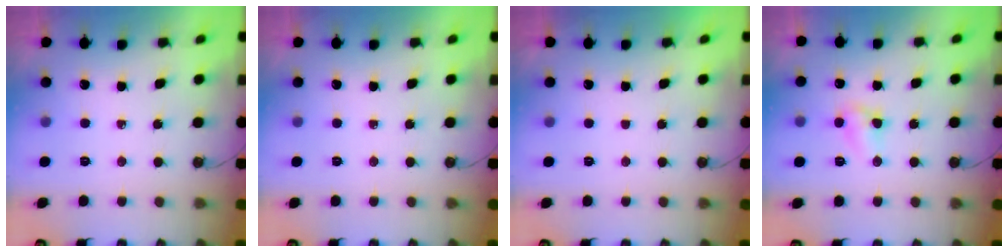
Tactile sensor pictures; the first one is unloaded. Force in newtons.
{"total": 0.0}
{"total": 0.0}
{"total": 4.7, "press": 4.7, "slide": 0.6}